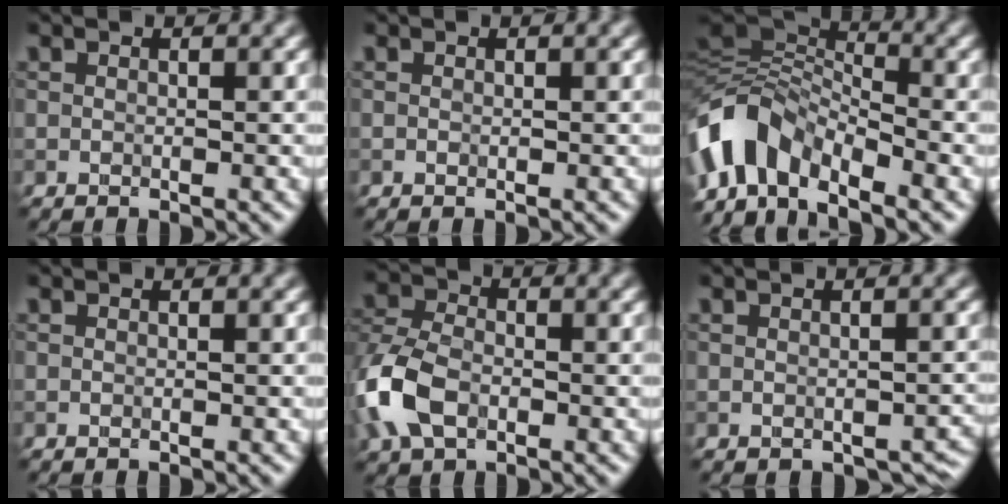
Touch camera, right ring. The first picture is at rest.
{"total": 0.0}
{"total": 7.8, "force": [-4.4, 4.2, 4.9], "torque": [-0.089, 0.010, -0.094]}
{"total": 0.0}
{"total": 7.0, "force": [-2.5, 4.8, 4.4], "torque": [-0.109, 0.003, -0.066]}
{"total": 3.3, "force": [-2.1, 1.9, 1.7], "torque": [-0.015, 0.001, -0.018]}